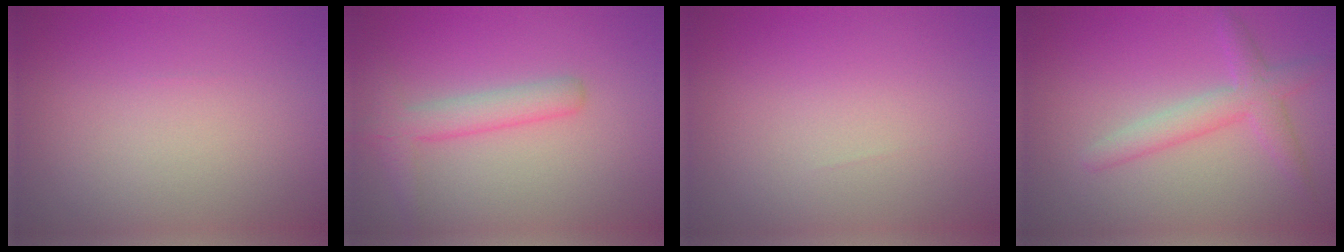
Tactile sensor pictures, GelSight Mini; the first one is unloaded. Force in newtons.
{"total": 2.9, "press": 2.9, "slide": 0.2}
{"total": 0.0}
{"total": 3.1, "press": 3.1, "slide": 0.2}